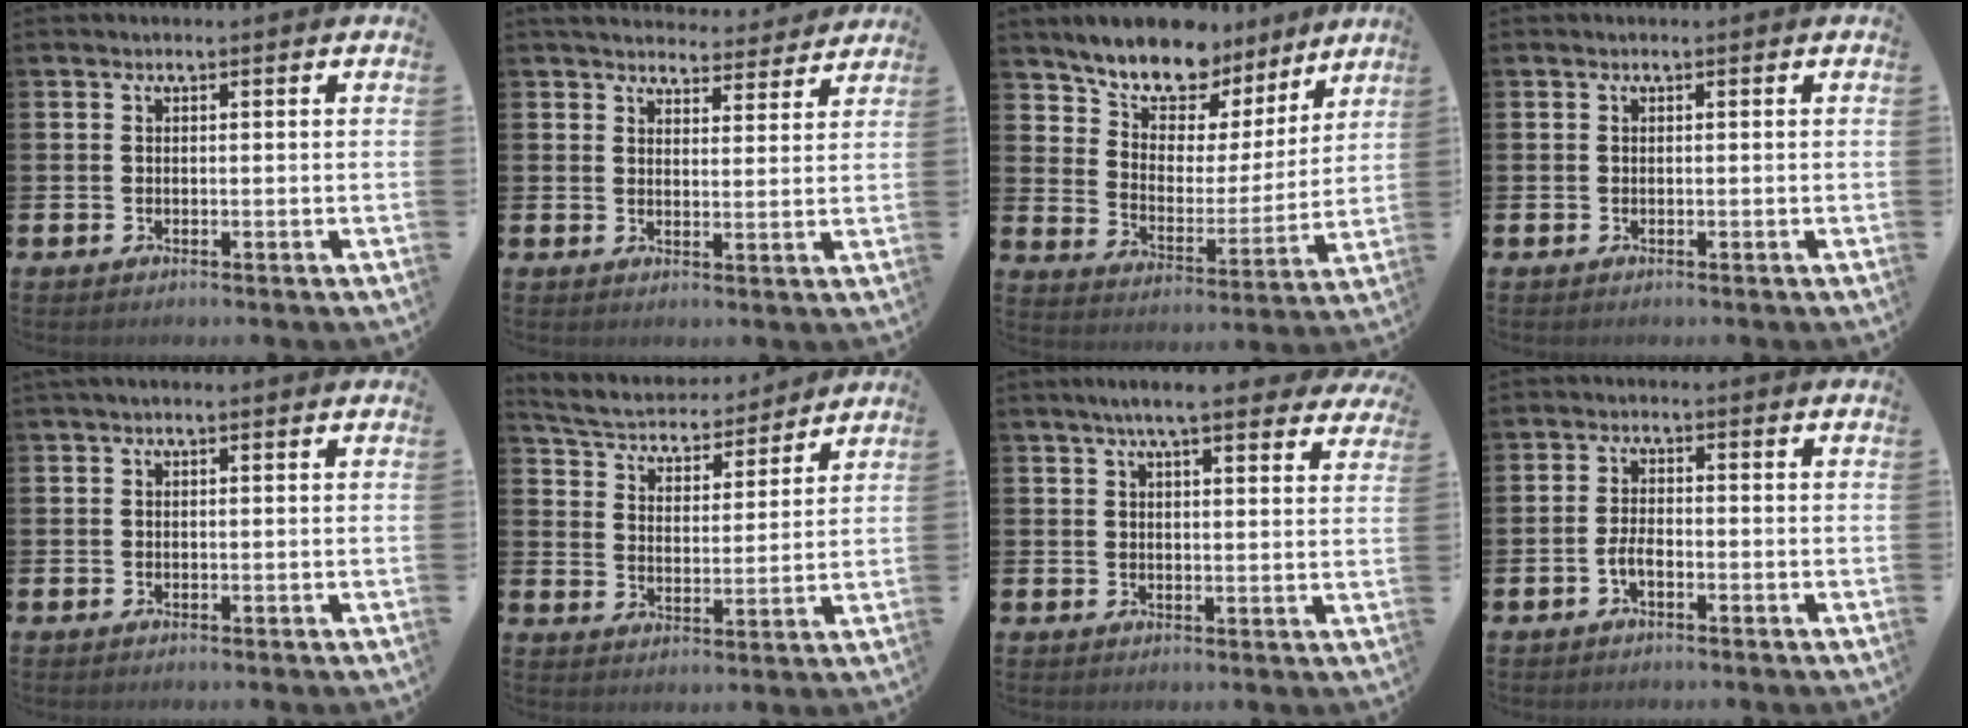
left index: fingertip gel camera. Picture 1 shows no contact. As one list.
[{"total": 4.5, "force": [4.4, 1.0, 0.3], "torque": [-0.010, -0.034, 0.075]}, {"total": 10.1, "force": [9.0, 4.0, 2.3], "torque": [-0.087, -0.064, 0.160]}, {"total": 0.0}, {"total": 0.7, "force": [0.5, 0.1, 0.5], "torque": [-0.008, 0.001, 0.008]}, {"total": 5.4, "force": [5.2, 1.2, 0.8], "torque": [-0.048, -0.044, 0.086]}, {"total": 6.5, "force": [5.6, 1.1, 3.1], "torque": [-0.063, -0.015, 0.099]}, {"total": 2.4, "force": [-1.0, 1.0, 1.9], "torque": [-0.033, 0.002, -0.021]}]